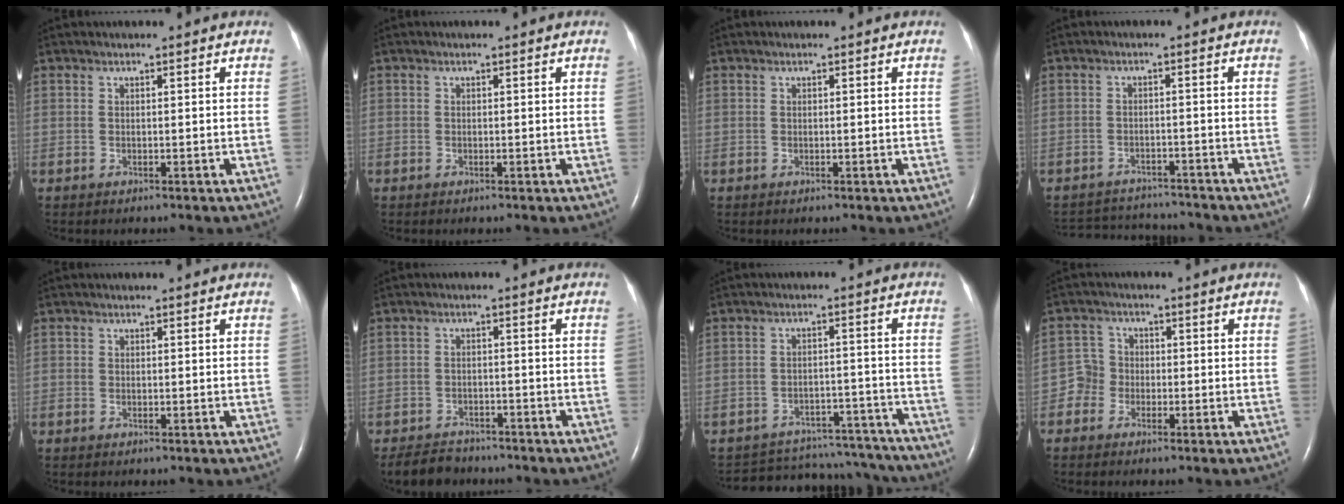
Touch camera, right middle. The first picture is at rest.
{"total": 0.0}
{"total": 0.0}
{"total": 8.7, "force": [-8.5, 1.6, 0.9], "torque": [-0.021, 0.007, -0.120]}
{"total": 0.0}
{"total": 5.2, "force": [-4.7, 2.0, 0.8], "torque": [-0.020, -0.007, -0.080]}
{"total": 16.5, "force": [-15.7, 4.5, 2.4], "torque": [-0.051, 0.020, -0.198]}
{"total": 3.1, "force": [-1.4, 2.8, 0.3], "torque": [-0.003, 0.013, -0.036]}